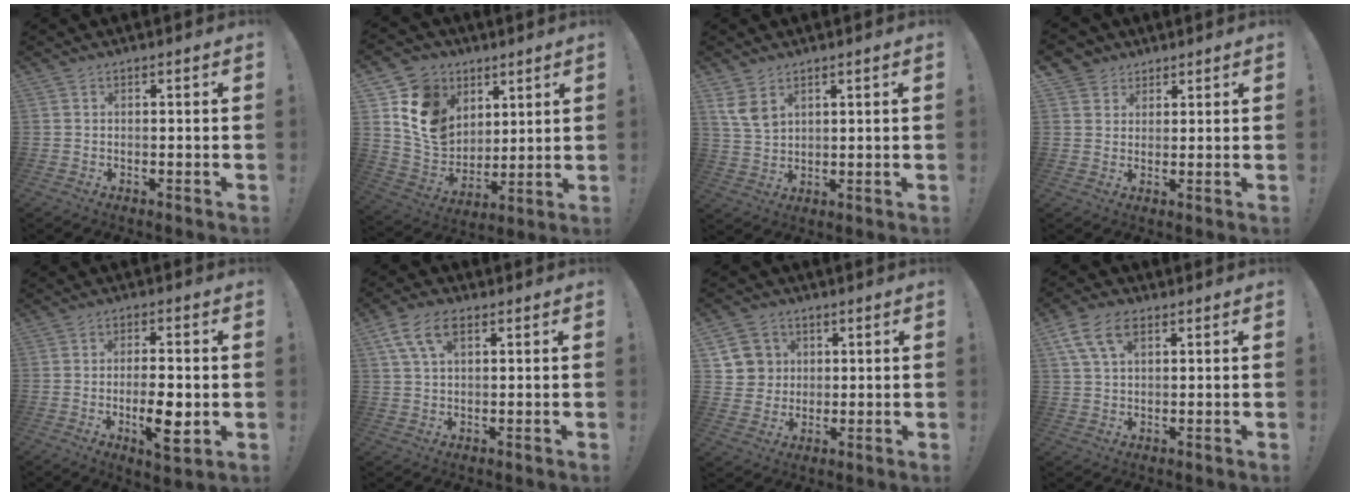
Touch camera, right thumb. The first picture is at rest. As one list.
[{"total": 15.1, "force": [6.8, 12.1, 5.9], "torque": [-0.113, -0.033, 0.141]}, {"total": 6.6, "force": [3.8, 3.8, 3.7], "torque": [-0.072, -0.017, 0.074]}, {"total": 4.3, "force": [2.7, 3.4, 0.0], "torque": [0.004, -0.020, 0.050]}, {"total": 9.6, "force": [-2.2, 2.8, 8.9], "torque": [-0.146, -0.004, -0.038]}, {"total": 8.7, "force": [3.8, 4.6, 6.3], "torque": [-0.123, 0.006, 0.072]}, {"total": 8.6, "force": [3.0, 7.9, 1.7], "torque": [-0.027, -0.014, 0.066]}, {"total": 9.6, "force": [4.2, 5.5, 6.6], "torque": [-0.129, 0.004, 0.082]}]